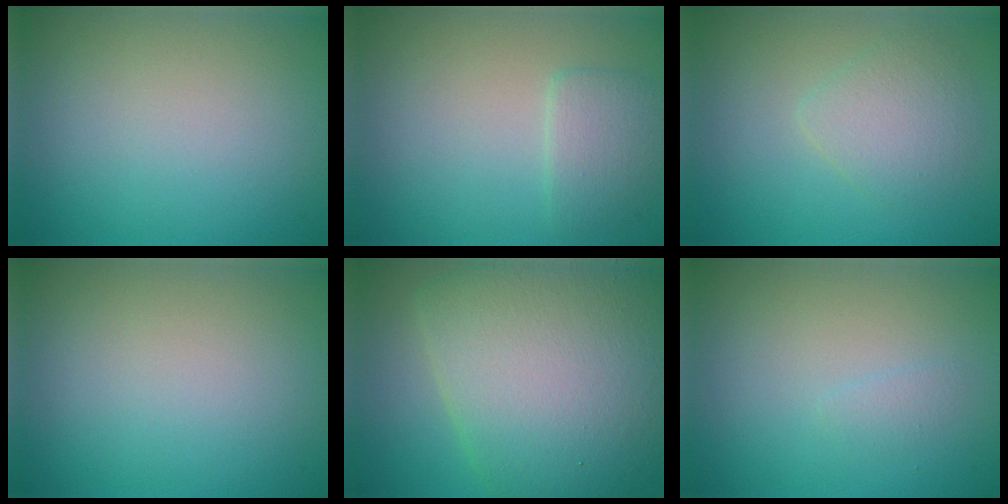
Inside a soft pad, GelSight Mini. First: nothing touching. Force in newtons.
{"total": 2.3, "press": 2.2, "slide": 0.3}
{"total": 2.6, "press": 2.5, "slide": 0.1}
{"total": 0.0}
{"total": 12.1, "press": 12.1, "slide": 0.2}
{"total": 0.8, "press": 0.8, "slide": 0.0}